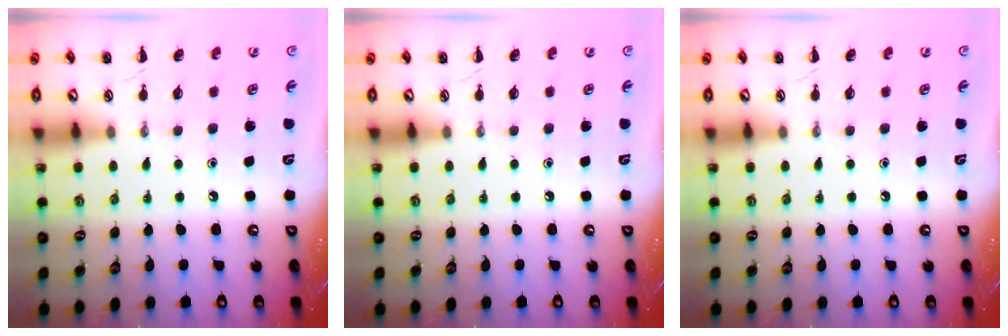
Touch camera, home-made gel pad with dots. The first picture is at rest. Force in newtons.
{"total": 0.0}
{"total": 0.0}